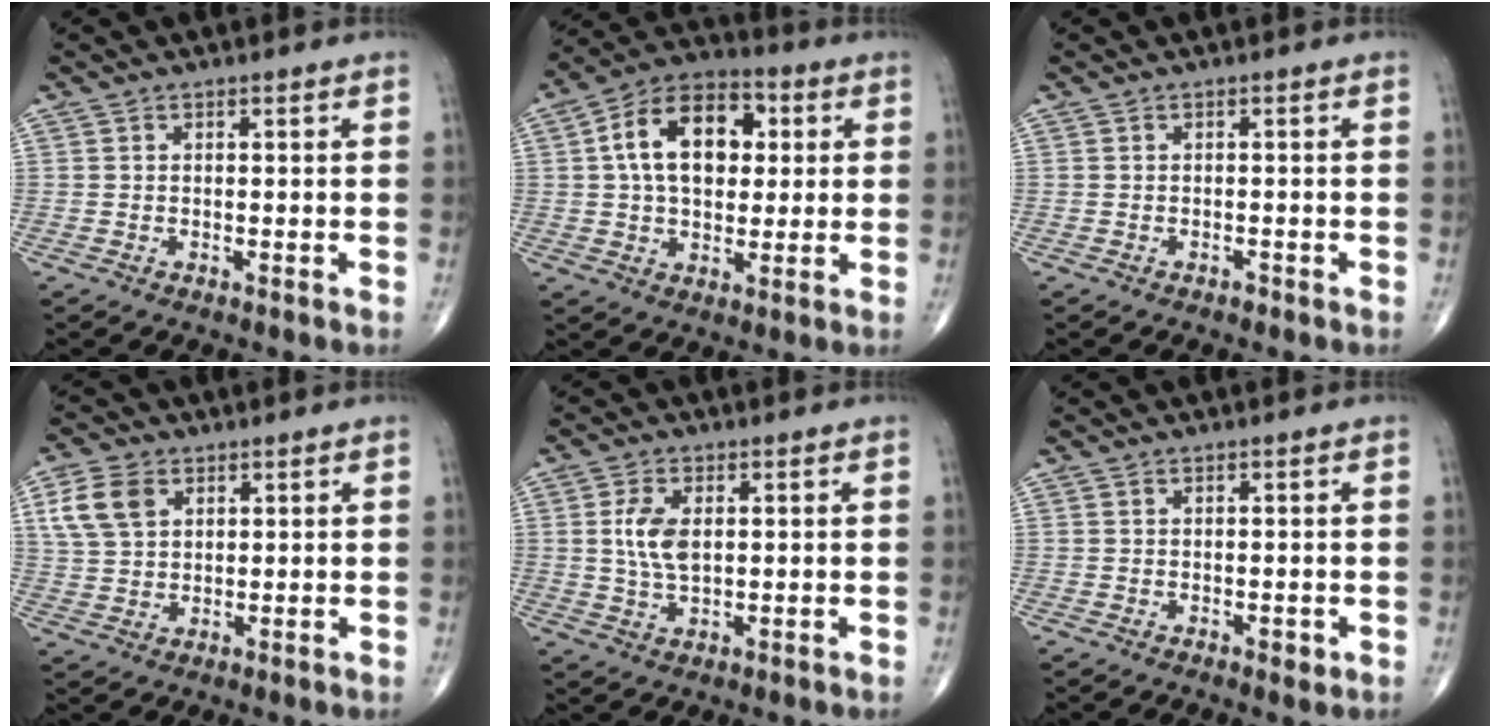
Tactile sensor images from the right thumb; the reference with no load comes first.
{"total": 15.7, "force": [3.1, 10.1, 11.6], "torque": [-0.164, 0.015, 0.043]}
{"total": 0.7, "force": [-0.5, 0.3, 0.2], "torque": [-0.003, 0.001, -0.011]}
{"total": 8.1, "force": [3.1, 5.6, 4.9], "torque": [-0.092, -0.002, 0.063]}
{"total": 6.4, "force": [1.0, 3.5, 5.2], "torque": [-0.102, -0.005, 0.020]}
{"total": 1.3, "force": [-0.3, 0.8, 1.0], "torque": [-0.007, -0.002, -0.003]}